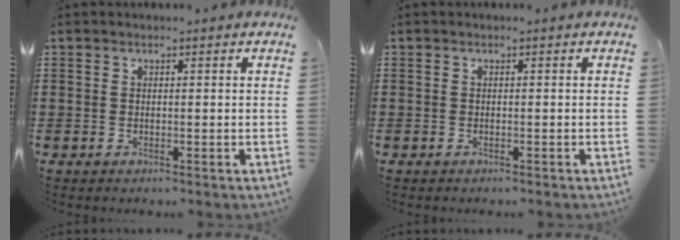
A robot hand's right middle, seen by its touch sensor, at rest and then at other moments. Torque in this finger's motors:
{"motor_torque": [0.90, -1.08, 0.11, 0.03]}